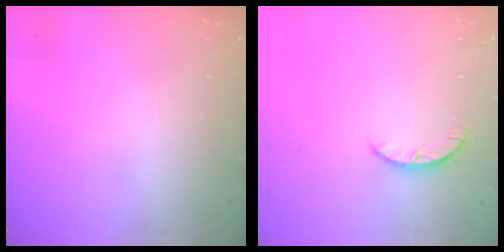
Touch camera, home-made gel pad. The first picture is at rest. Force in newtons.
{"total": 2.5, "press": 2.4, "slide": 0.4}